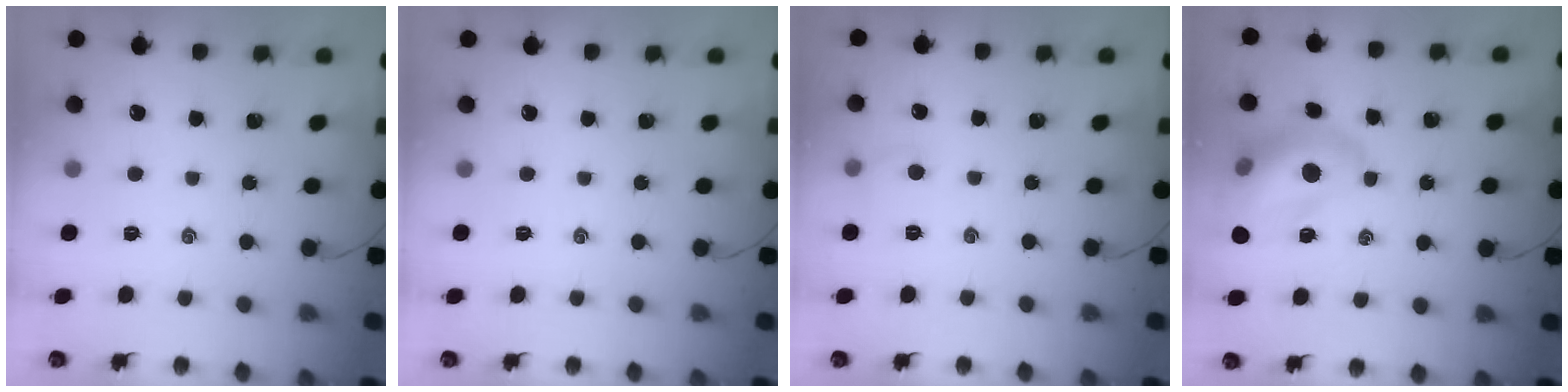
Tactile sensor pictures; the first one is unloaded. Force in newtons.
{"total": 0.0}
{"total": 3.7, "press": 3.5, "slide": 1.2}
{"total": 15.1, "press": 14.7, "slide": 3.5}